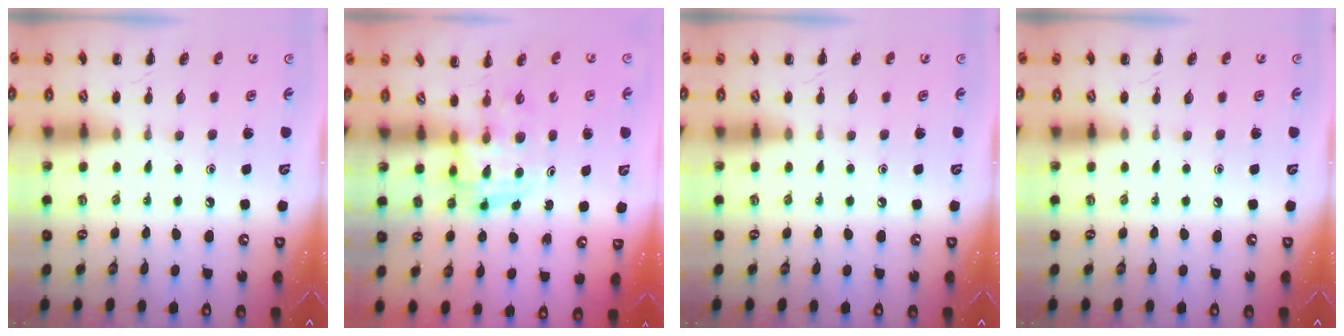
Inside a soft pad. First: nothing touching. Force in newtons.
{"total": 3.4, "press": 3.3, "slide": 0.6}
{"total": 0.0}
{"total": 0.0}